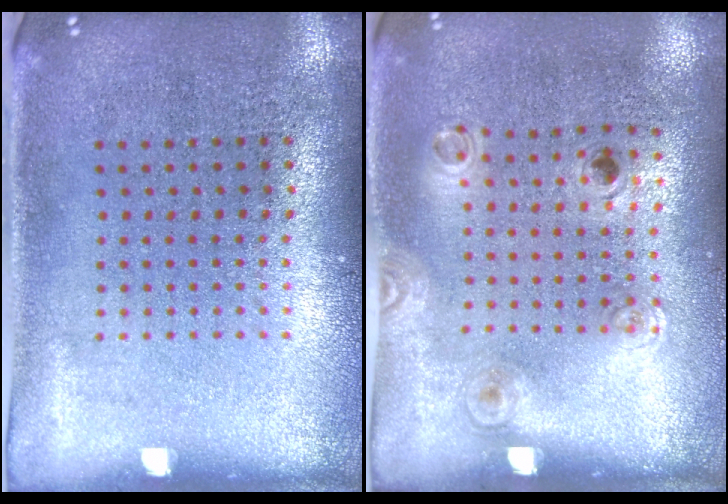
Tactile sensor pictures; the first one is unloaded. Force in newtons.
{"total": 1.2, "press": 0.8, "slide": 0.8}